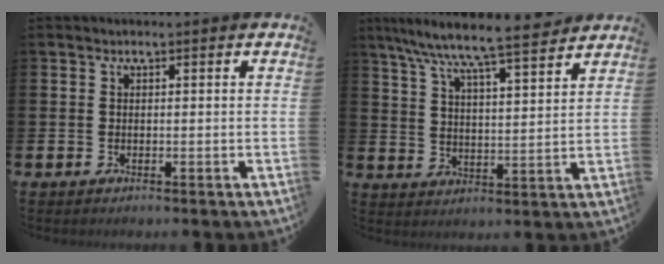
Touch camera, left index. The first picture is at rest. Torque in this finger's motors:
{"motor_torque": [1.06, -1.08, 1.05, 0.21]}